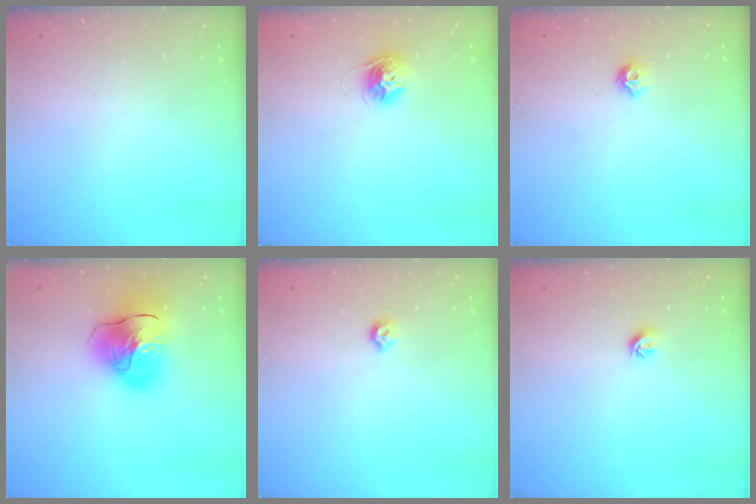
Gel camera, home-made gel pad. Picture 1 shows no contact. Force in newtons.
{"total": 10.0, "press": 10.0, "slide": 0.6}
{"total": 6.1, "press": 6.0, "slide": 0.9}
{"total": 17.4, "press": 17.2, "slide": 2.3}
{"total": 4.5, "press": 4.5, "slide": 0.7}
{"total": 6.0, "press": 5.9, "slide": 0.7}